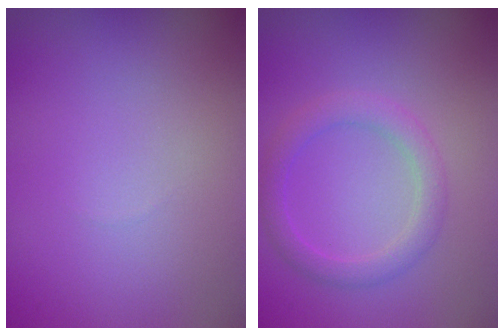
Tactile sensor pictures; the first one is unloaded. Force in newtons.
{"total": 2.6, "press": 2.6, "slide": 0.2}